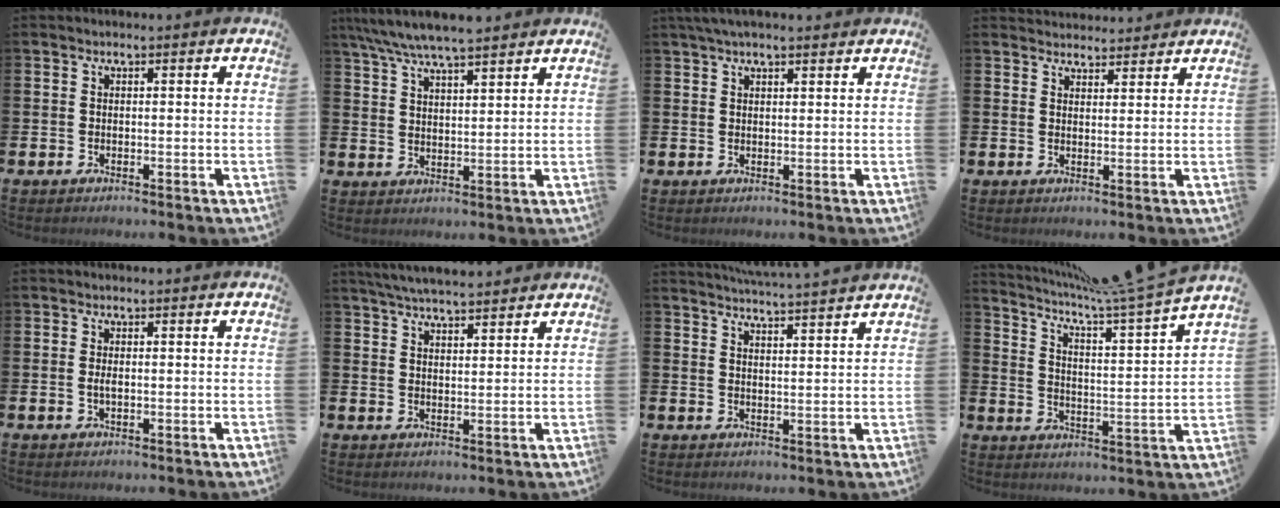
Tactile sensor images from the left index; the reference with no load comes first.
{"total": 6.8, "force": [6.4, 0.7, 2.3], "torque": [-0.067, -0.018, 0.117]}
{"total": 2.9, "force": [2.4, 0.7, 1.4], "torque": [-0.028, 0.003, 0.044]}
{"total": 3.1, "force": [2.9, 0.9, -0.3], "torque": [0.011, -0.016, 0.052]}
{"total": 1.3, "force": [0.0, 0.5, 1.2], "torque": [-0.018, 0.000, -0.003]}
{"total": 5.0, "force": [4.8, 0.5, 1.0], "torque": [-0.029, -0.017, 0.088]}
{"total": 4.5, "force": [4.4, -0.8, 0.2], "torque": [-0.014, -0.032, 0.078]}
{"total": 6.3, "force": [5.9, -0.6, 2.1], "torque": [-0.056, -0.043, 0.102]}